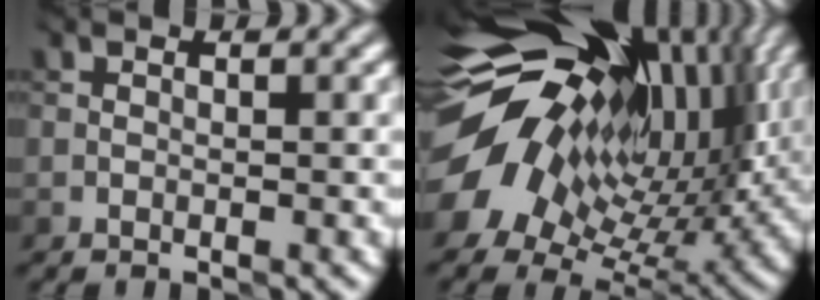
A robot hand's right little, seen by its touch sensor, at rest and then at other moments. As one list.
[{"total": 18.5, "force": [4.8, 10.8, 14.2], "torque": [-0.229, -0.004, 0.107]}]